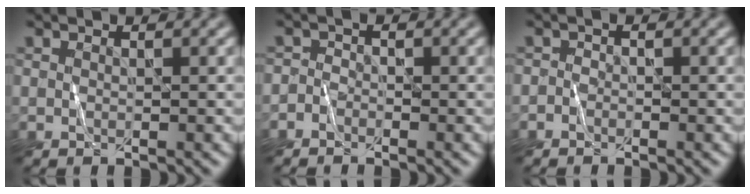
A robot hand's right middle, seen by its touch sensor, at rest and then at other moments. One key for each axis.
{"total": 1.1, "fx": -1.0, "fy": 0.6, "fz": 0.1, "tx": 0.004, "ty": 0.005, "tz": -0.022}
{"total": 0.8, "fx": -0.7, "fy": 0.4, "fz": 0.2, "tx": -0.003, "ty": 0.003, "tz": -0.011}